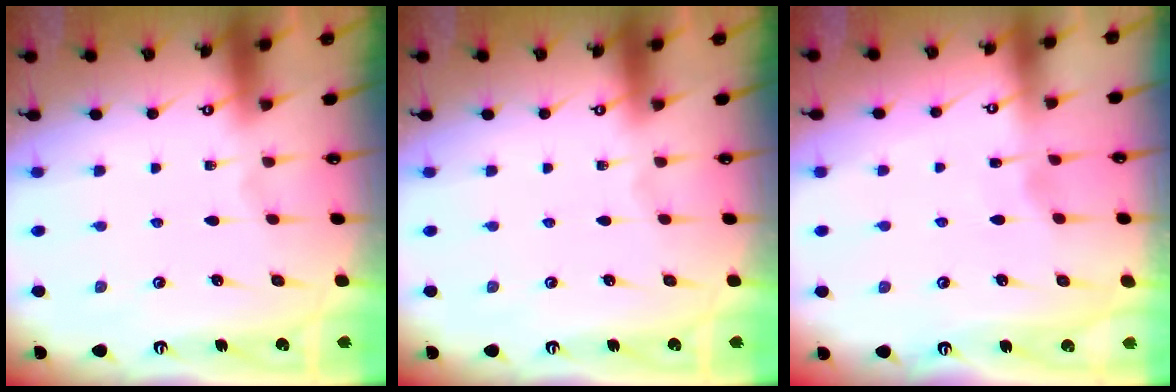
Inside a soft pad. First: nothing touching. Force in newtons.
{"total": 0.0}
{"total": 2.0, "press": 2.0, "slide": 0.3}